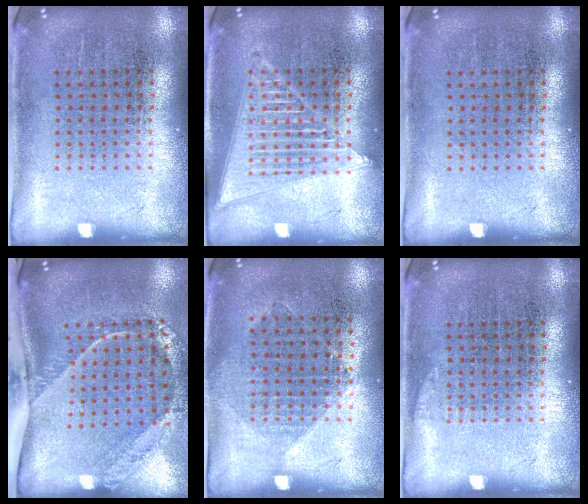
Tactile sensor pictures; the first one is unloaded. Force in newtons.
{"total": 2.0, "press": 2.0, "slide": 0.2}
{"total": 0.0}
{"total": 2.7, "press": 1.8, "slide": 2.0}
{"total": 1.1, "press": 0.9, "slide": 0.5}
{"total": 0.6, "press": 0.6, "slide": 0.2}